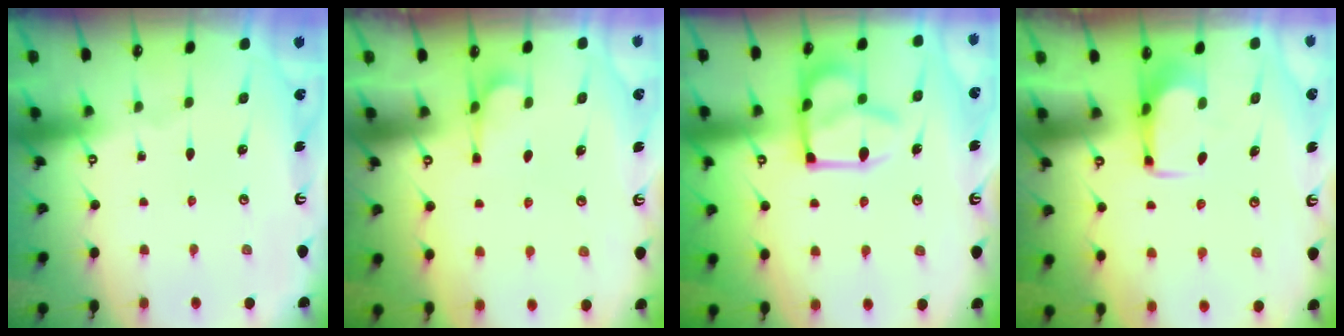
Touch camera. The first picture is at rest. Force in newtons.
{"total": 2.6, "press": 2.4, "slide": 1.0}
{"total": 14.5, "press": 14.4, "slide": 1.6}
{"total": 1.8, "press": 1.8, "slide": 0.2}